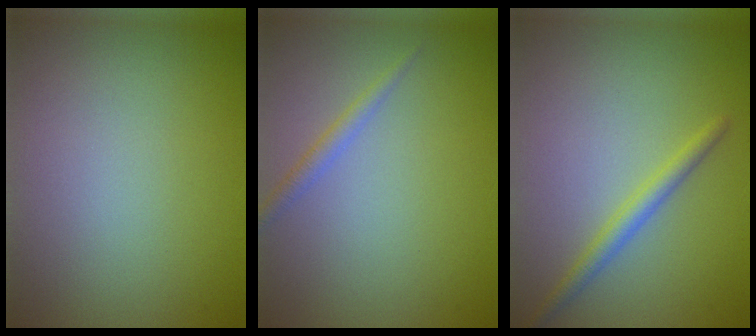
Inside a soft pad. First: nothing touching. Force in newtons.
{"total": 1.2, "press": 1.2, "slide": 0.1}
{"total": 1.8, "press": 1.8, "slide": 0.1}